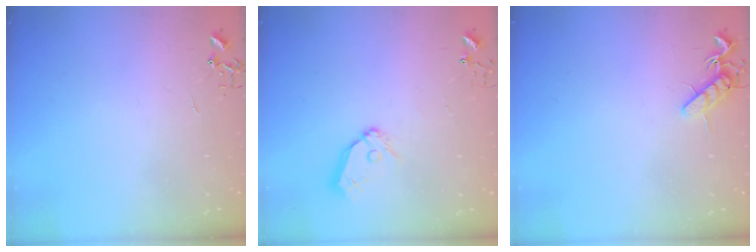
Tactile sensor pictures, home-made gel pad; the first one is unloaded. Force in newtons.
{"total": 9.4, "press": 9.3, "slide": 1.1}
{"total": 8.3, "press": 8.2, "slide": 1.0}